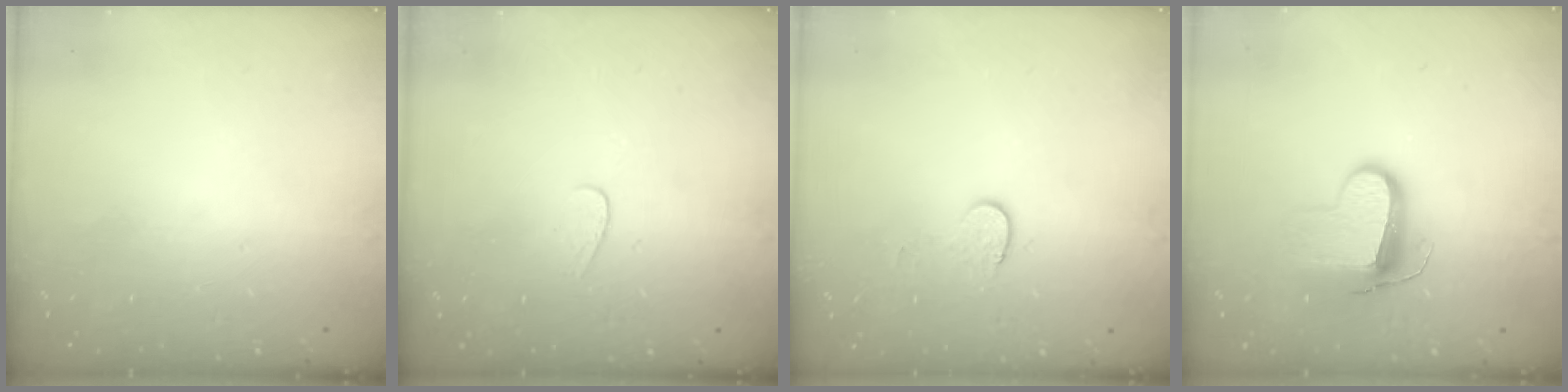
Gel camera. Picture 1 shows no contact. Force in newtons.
{"total": 3.5, "press": 3.5, "slide": 0.3}
{"total": 5.4, "press": 5.4, "slide": 0.5}
{"total": 10.5, "press": 10.5, "slide": 0.8}